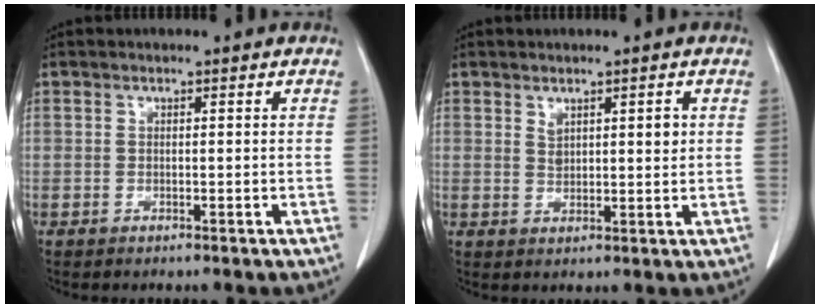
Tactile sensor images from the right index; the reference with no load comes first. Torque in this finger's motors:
{"motor_torque": [0.07, -0.01, -0.05, 0.00]}